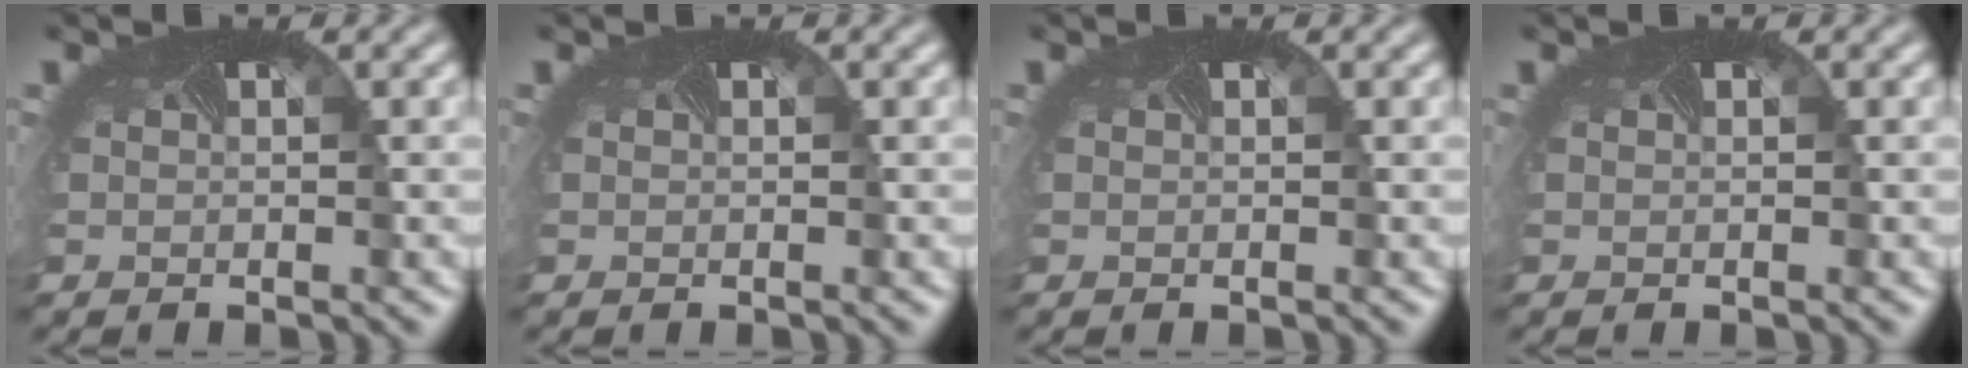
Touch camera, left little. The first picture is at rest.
{"total": 0.0}
{"total": 0.0}
{"total": 0.0}